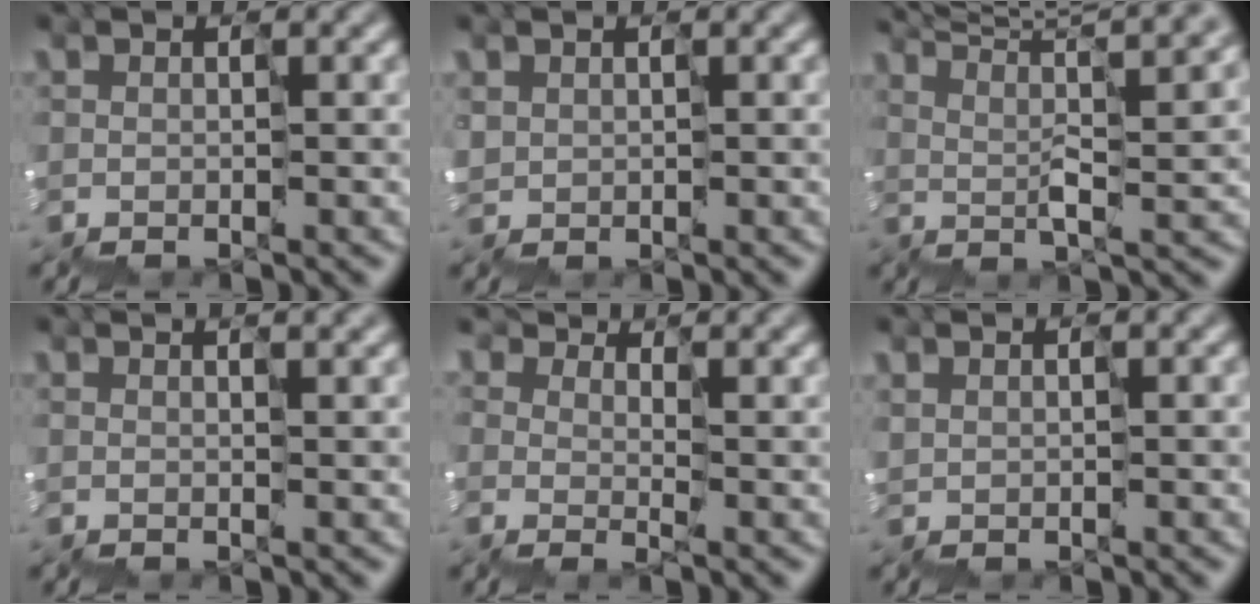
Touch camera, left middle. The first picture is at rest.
{"total": 1.3, "force": [0.6, 1.1, -0.3], "torque": [0.001, 0.004, 0.015]}
{"total": 8.9, "force": [7.7, 1.1, 4.3], "torque": [-0.078, 0.027, 0.096]}
{"total": 2.8, "force": [1.1, 1.1, 2.3], "torque": [-0.018, 0.022, 0.008]}
{"total": 2.0, "force": [1.9, 0.6, -0.2], "torque": [0.008, 0.005, 0.037]}
{"total": 0.6, "force": [0.5, 0.2, -0.3], "torque": [-0.001, 0.003, 0.012]}